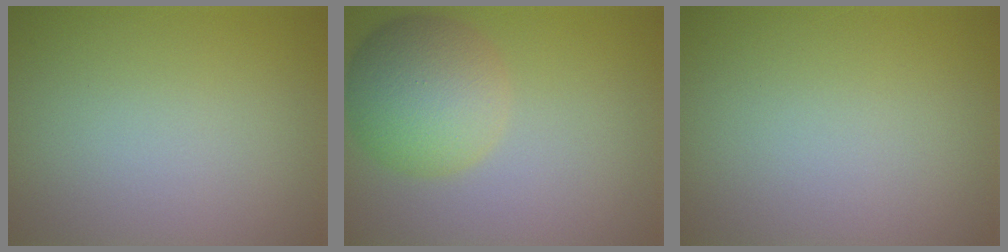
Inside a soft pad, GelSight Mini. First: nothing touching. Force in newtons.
{"total": 5.9, "press": 5.9, "slide": 0.3}
{"total": 0.0}